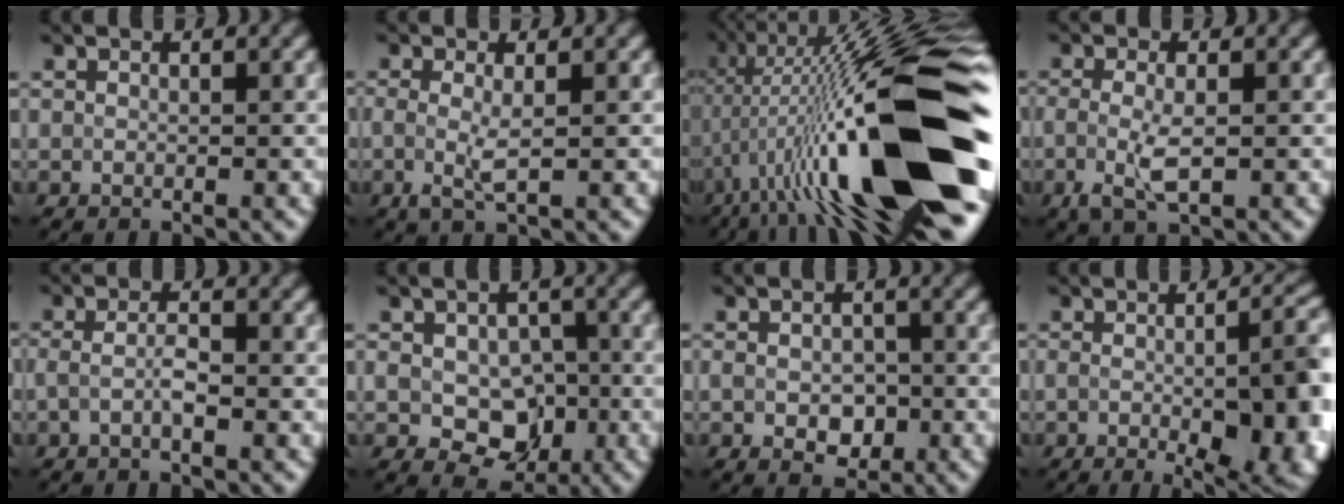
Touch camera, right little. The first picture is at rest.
{"total": 1.9, "force": [-0.2, 0.3, 1.9], "torque": [-0.043, -0.006, 0.000]}
{"total": 19.2, "force": [-3.5, 4.4, 18.3], "torque": [-0.291, 0.024, -0.063]}
{"total": 2.8, "force": [-0.6, 0.9, 2.6], "torque": [-0.062, -0.011, -0.010]}
{"total": 1.6, "force": [-0.6, 0.3, 1.5], "torque": [-0.032, 0.001, -0.014]}
{"total": 5.8, "force": [-1.2, 4.1, 3.9], "torque": [-0.070, -0.010, -0.016]}
{"total": 3.1, "force": [-0.9, 2.1, 2.1], "torque": [-0.041, -0.006, -0.010]}
{"total": 13.2, "force": [-1.7, 5.6, 11.9], "torque": [-0.101, -0.010, -0.014]}